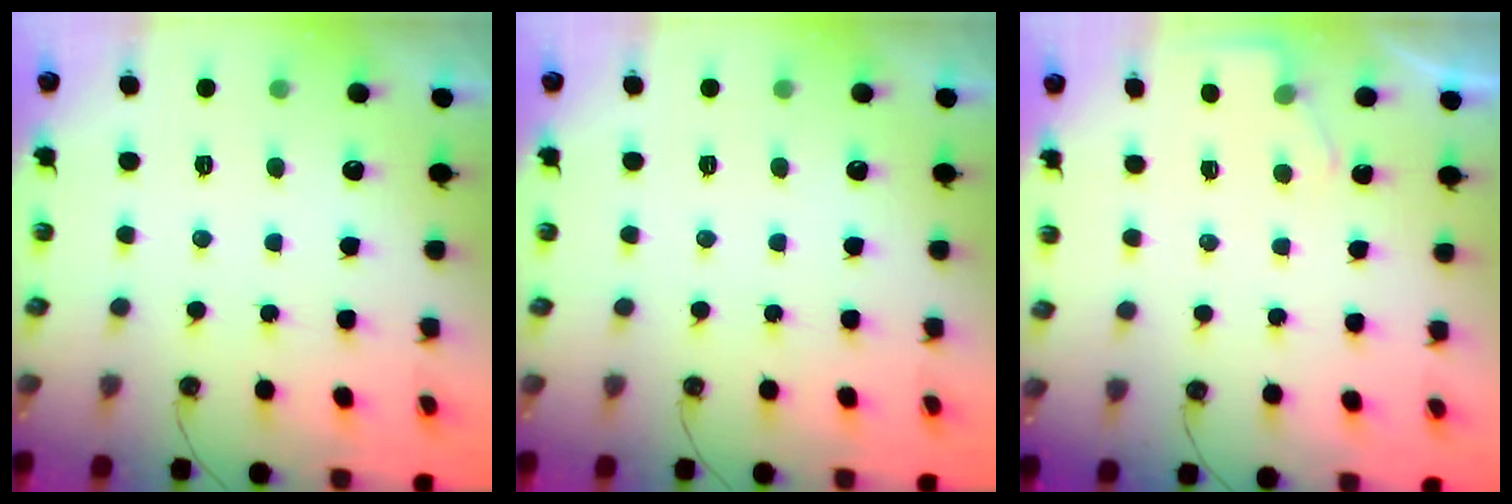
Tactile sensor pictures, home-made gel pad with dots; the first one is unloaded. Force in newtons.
{"total": 0.0}
{"total": 2.8, "press": 2.7, "slide": 0.4}